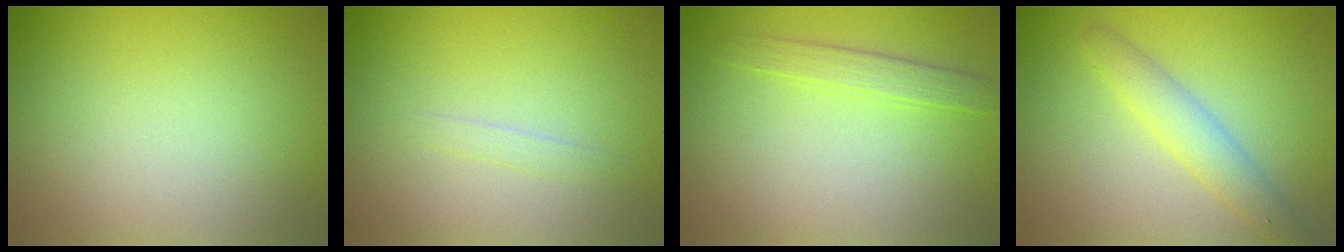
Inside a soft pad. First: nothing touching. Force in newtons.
{"total": 0.7, "press": 0.7, "slide": 0.1}
{"total": 1.7, "press": 1.7, "slide": 0.0}
{"total": 2.8, "press": 2.8, "slide": 0.0}